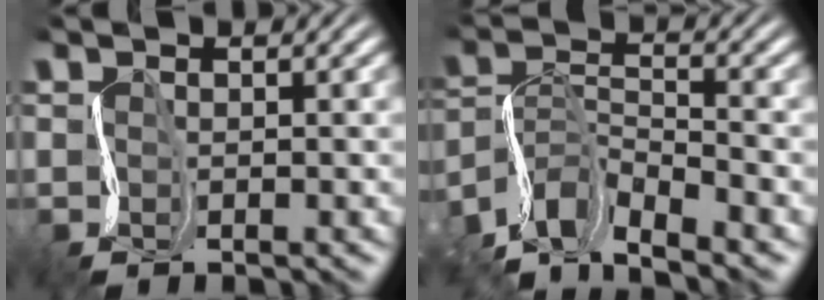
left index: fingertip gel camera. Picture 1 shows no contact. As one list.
[{"total": 7.0, "force": [-5.6, 2.4, 3.4], "torque": [-0.060, 0.006, -0.116]}]